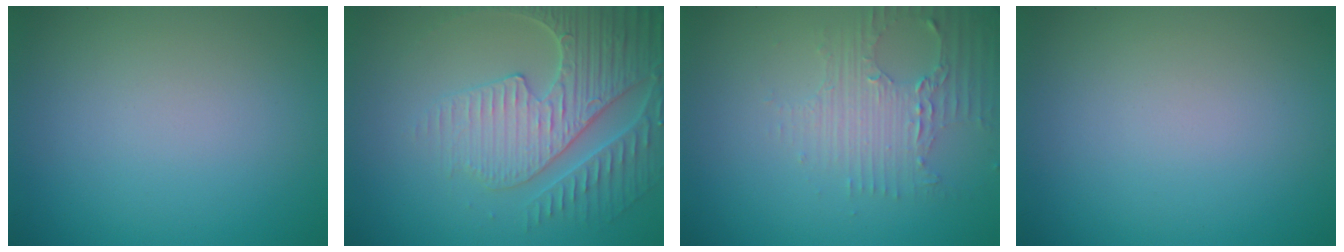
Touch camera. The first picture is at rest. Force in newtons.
{"total": 5.3, "press": 4.8, "slide": 2.3}
{"total": 3.5, "press": 2.6, "slide": 2.4}
{"total": 0.0}